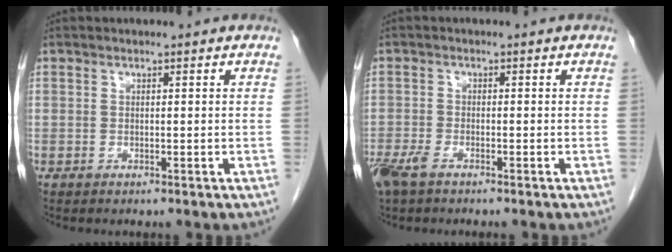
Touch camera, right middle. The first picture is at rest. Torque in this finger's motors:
{"motor_torque": [0.24, -0.12, 0.05, 0.03]}